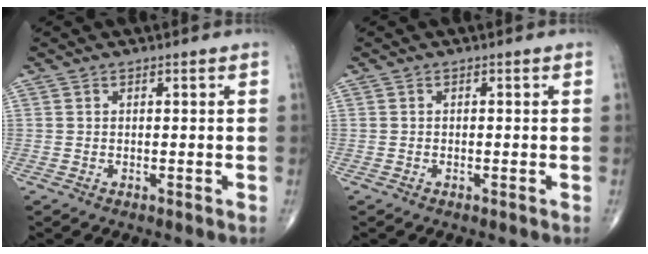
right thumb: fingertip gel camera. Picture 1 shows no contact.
{"total": 0.0}